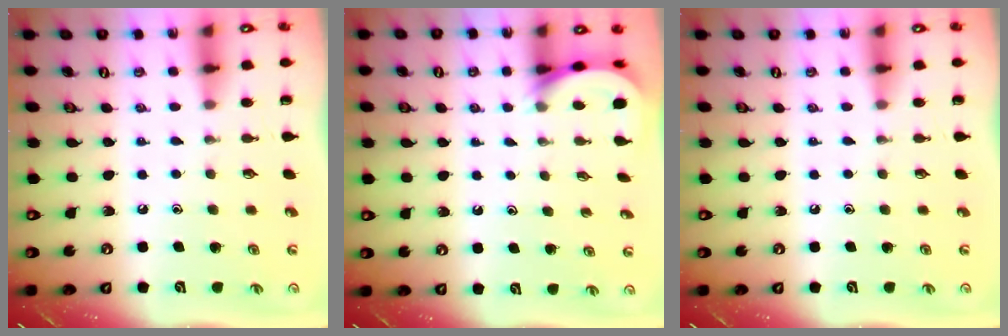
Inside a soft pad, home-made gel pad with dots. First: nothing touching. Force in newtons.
{"total": 3.8, "press": 3.8, "slide": 0.4}
{"total": 0.0}